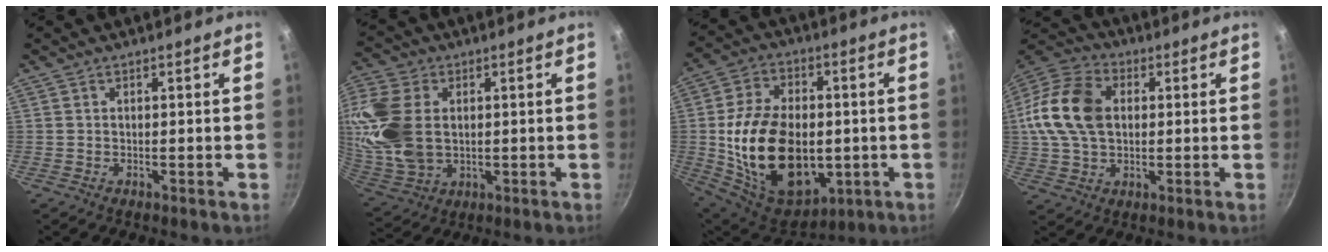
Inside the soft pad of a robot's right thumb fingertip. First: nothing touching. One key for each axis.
{"total": 16.7, "fx": 2.1, "fy": 11.6, "fz": 11.9, "tx": -0.245, "ty": -0.011, "tz": 0.050}
{"total": 24.4, "fx": -2.1, "fy": 16.0, "fz": 18.3, "tx": -0.303, "ty": 0.006, "tz": -0.016}
{"total": 16.4, "fx": 2.0, "fy": 11.4, "fz": 11.6, "tx": -0.213, "ty": 0.023, "tz": 0.023}